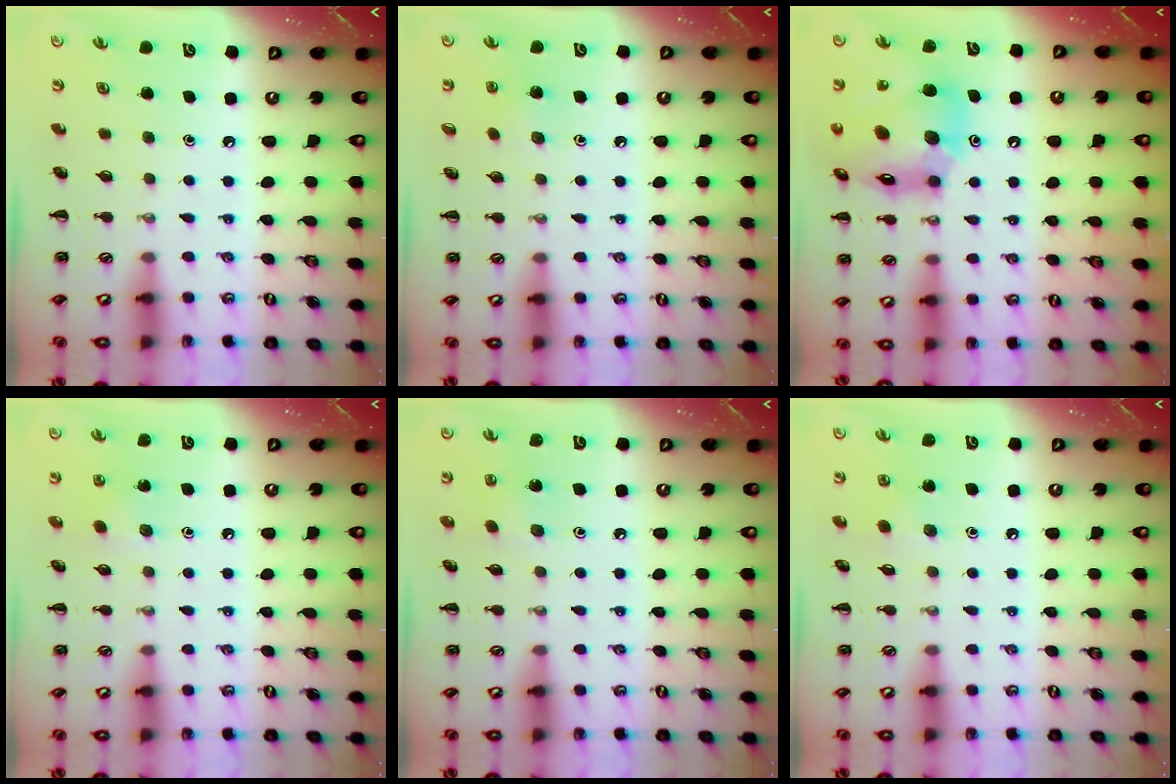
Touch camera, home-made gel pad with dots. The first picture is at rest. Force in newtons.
{"total": 4.3, "press": 4.2, "slide": 1.2}
{"total": 18.2, "press": 17.6, "slide": 4.8}
{"total": 3.5, "press": 3.3, "slide": 1.1}
{"total": 1.5, "press": 1.4, "slide": 0.6}
{"total": 3.4, "press": 3.2, "slide": 0.9}